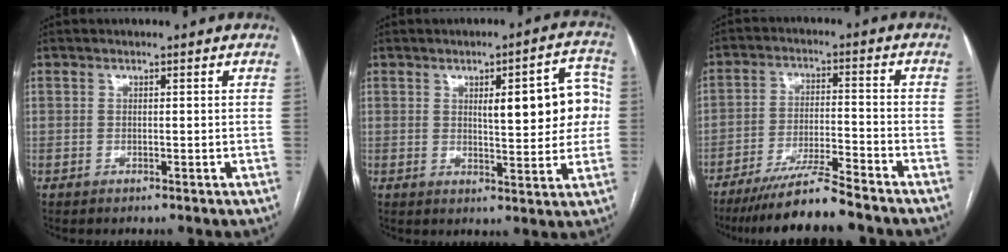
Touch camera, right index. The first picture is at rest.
{"total": 11.0, "force": [1.8, 3.1, 10.4], "torque": [-0.126, 0.023, 0.024]}
{"total": 9.8, "force": [-8.5, 0.0, 4.7], "torque": [-0.074, -0.020, -0.147]}